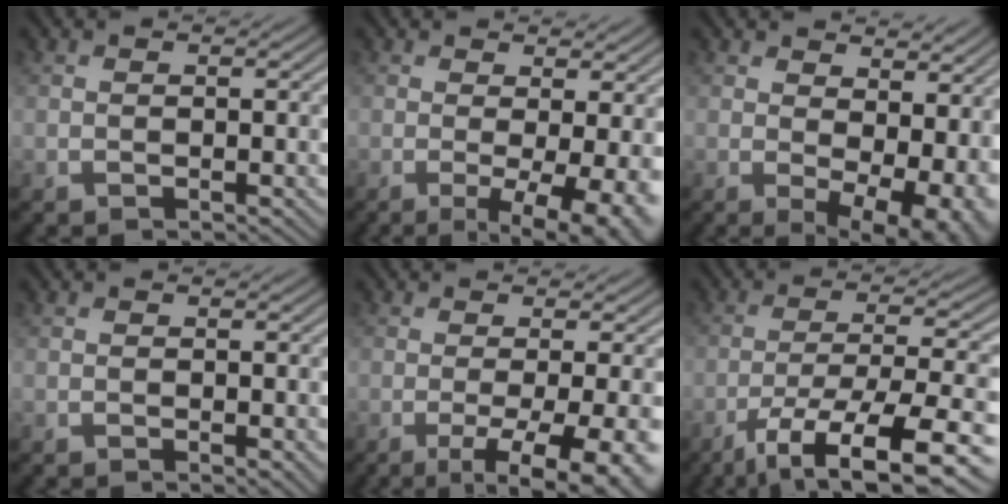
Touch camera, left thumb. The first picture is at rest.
{"total": 7.6, "force": [-0.7, 2.2, 7.3], "torque": [-0.102, -0.007, -0.007]}
{"total": 10.1, "force": [1.5, 5.5, 8.4], "torque": [-0.107, -0.018, 0.043]}
{"total": 0.7, "force": [0.1, 0.3, 0.6], "torque": [-0.007, -0.002, 0.001]}
{"total": 9.0, "force": [-2.7, 2.4, 8.3], "torque": [-0.111, -0.007, -0.031]}
{"total": 12.5, "force": [-7.6, 3.0, 9.5], "torque": [-0.173, -0.016, -0.111]}